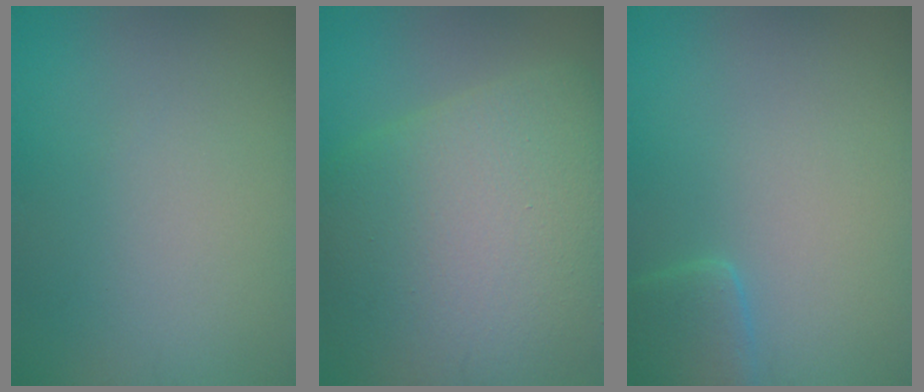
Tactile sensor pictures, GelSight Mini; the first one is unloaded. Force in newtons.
{"total": 12.5, "press": 12.5, "slide": 0.3}
{"total": 2.4, "press": 2.4, "slide": 0.1}